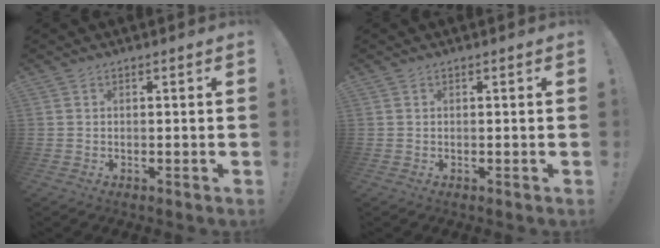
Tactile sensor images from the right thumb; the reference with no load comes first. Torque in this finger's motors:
{"motor_torque": [0.03, 0.03, 0.01, -0.04, 0.00]}